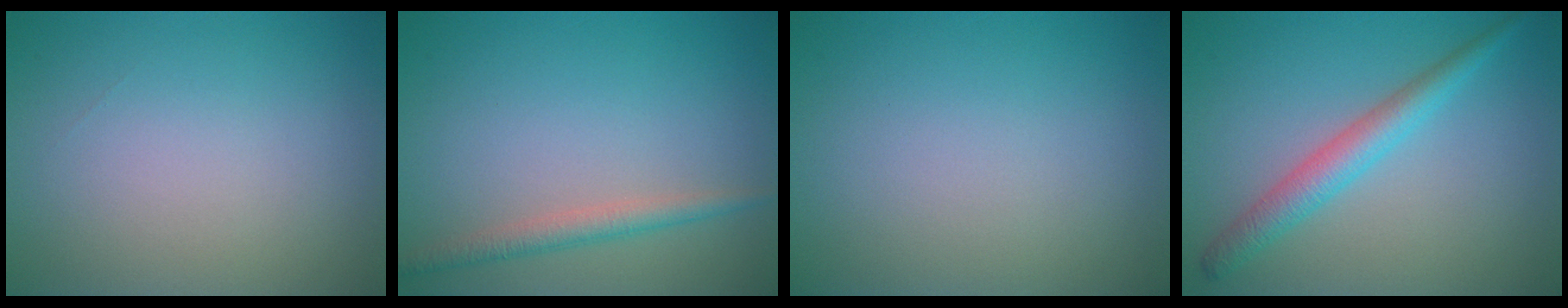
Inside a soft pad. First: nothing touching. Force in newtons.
{"total": 2.1, "press": 2.1, "slide": 0.0}
{"total": 0.0}
{"total": 3.2, "press": 3.2, "slide": 0.1}